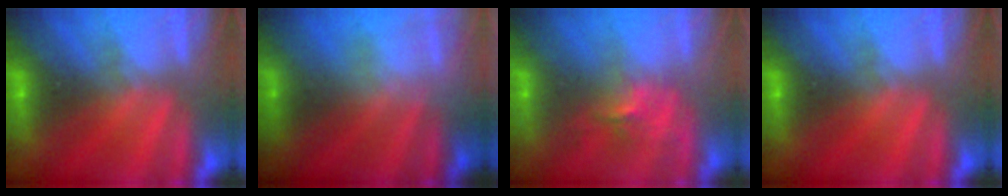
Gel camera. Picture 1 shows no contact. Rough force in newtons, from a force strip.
{"total": 2.3}
{"total": 2.6}
{"total": 0.0}